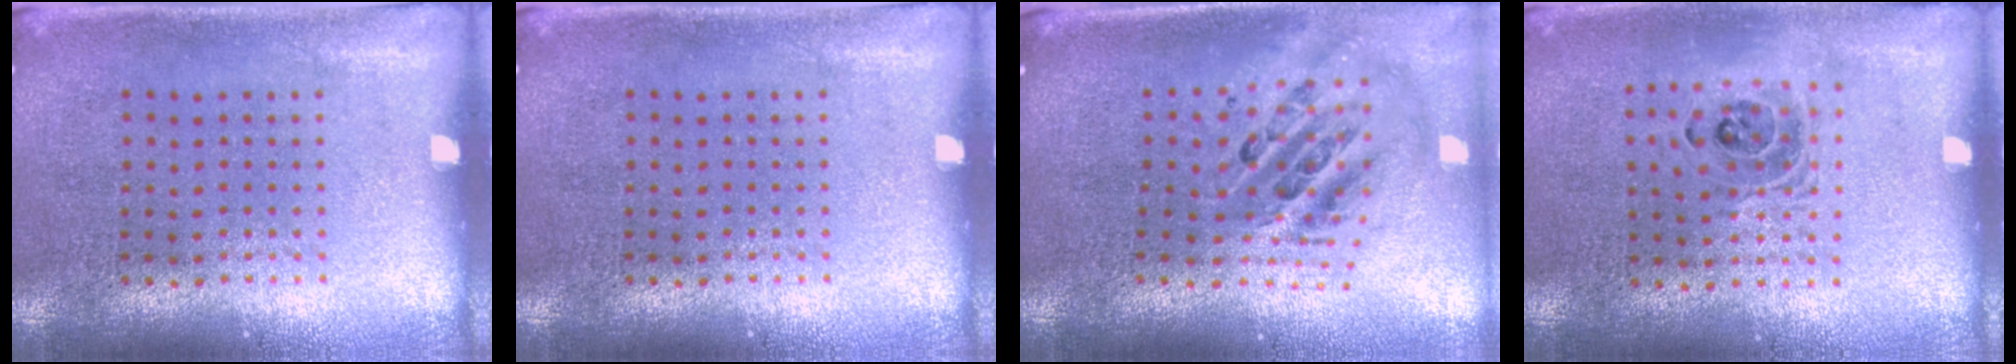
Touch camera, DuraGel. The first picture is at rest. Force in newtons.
{"total": 0.0}
{"total": 2.5, "press": 1.7, "slide": 1.8}
{"total": 1.3, "press": 1.2, "slide": 0.5}